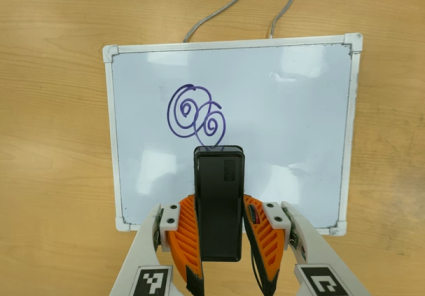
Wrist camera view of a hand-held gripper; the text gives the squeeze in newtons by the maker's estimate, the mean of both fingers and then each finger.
{"total": 3.9, "left": 2.6, "right": 5.3}